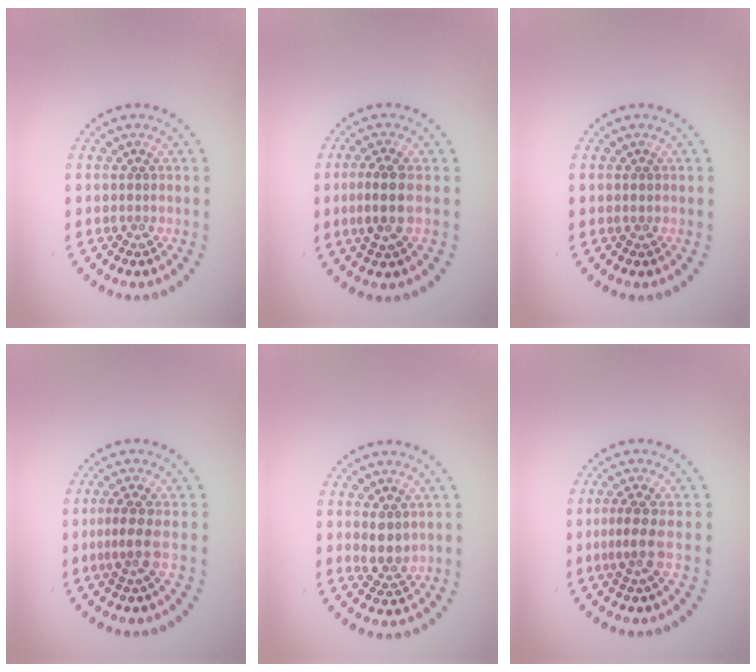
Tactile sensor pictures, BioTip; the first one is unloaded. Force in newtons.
{"total": 3.2, "press": 3.0, "slide": 1.1}
{"total": 0.5, "press": 0.5, "slide": 0.1}
{"total": 2.3, "press": 1.5, "slide": 1.7}
{"total": 2.4, "press": 2.1, "slide": 1.2}
{"total": 2.3, "press": 1.5, "slide": 1.7}